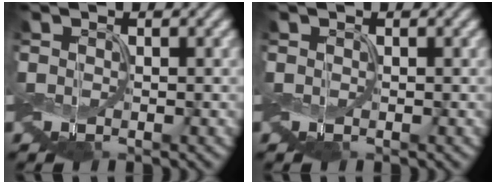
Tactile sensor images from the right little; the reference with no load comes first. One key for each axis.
{"total": 0.0}